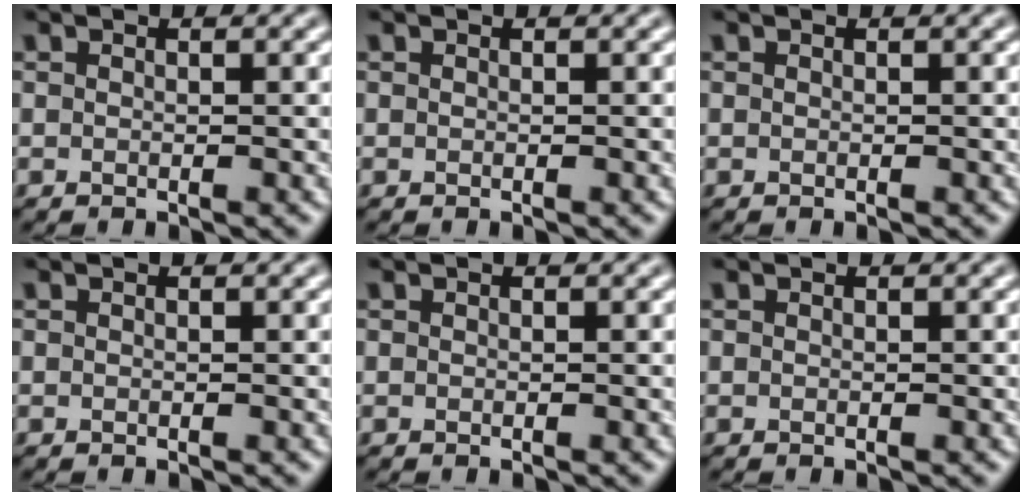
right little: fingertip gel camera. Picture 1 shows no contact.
{"total": 0.0}
{"total": 0.0}
{"total": 0.0}
{"total": 0.0}
{"total": 0.0}